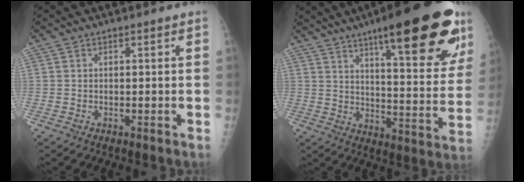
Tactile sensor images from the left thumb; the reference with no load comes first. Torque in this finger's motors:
{"motor_torque": [2.93, 2.07, 1.81, -0.96, 0.39]}